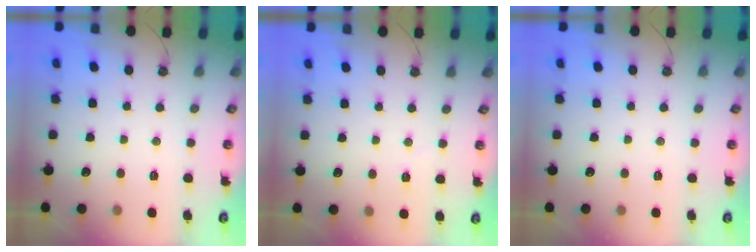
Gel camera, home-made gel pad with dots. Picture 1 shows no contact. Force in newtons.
{"total": 2.2, "press": 2.2, "slide": 0.7}
{"total": 0.0}